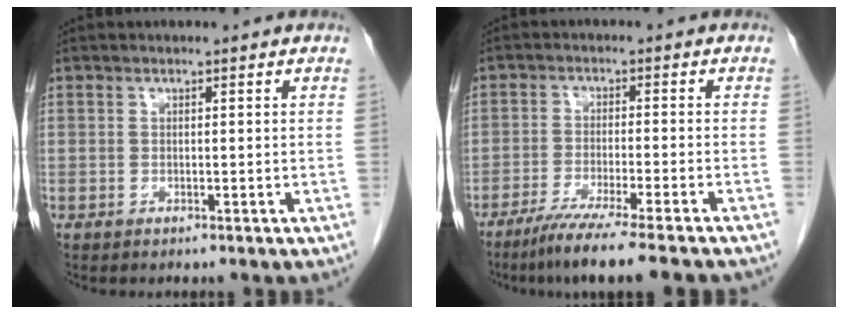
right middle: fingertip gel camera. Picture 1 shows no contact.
{"total": 10.4, "force": [-8.2, -1.1, 6.2], "torque": [-0.087, -0.032, -0.130]}